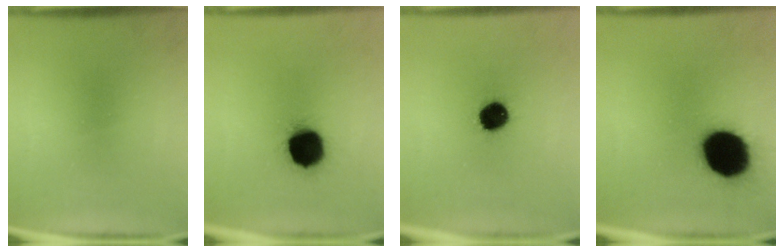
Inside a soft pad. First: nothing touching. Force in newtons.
{"total": 14.4}
{"total": 9.2}
{"total": 19.4}